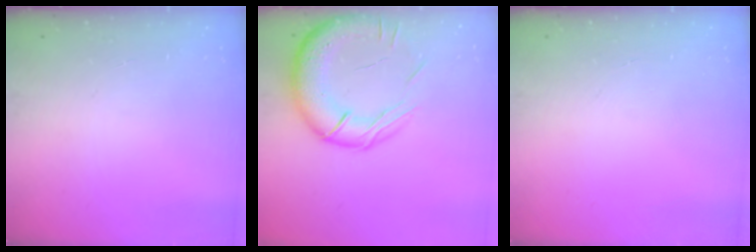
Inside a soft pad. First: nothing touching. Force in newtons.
{"total": 19.3, "press": 19.1, "slide": 2.8}
{"total": 0.0}